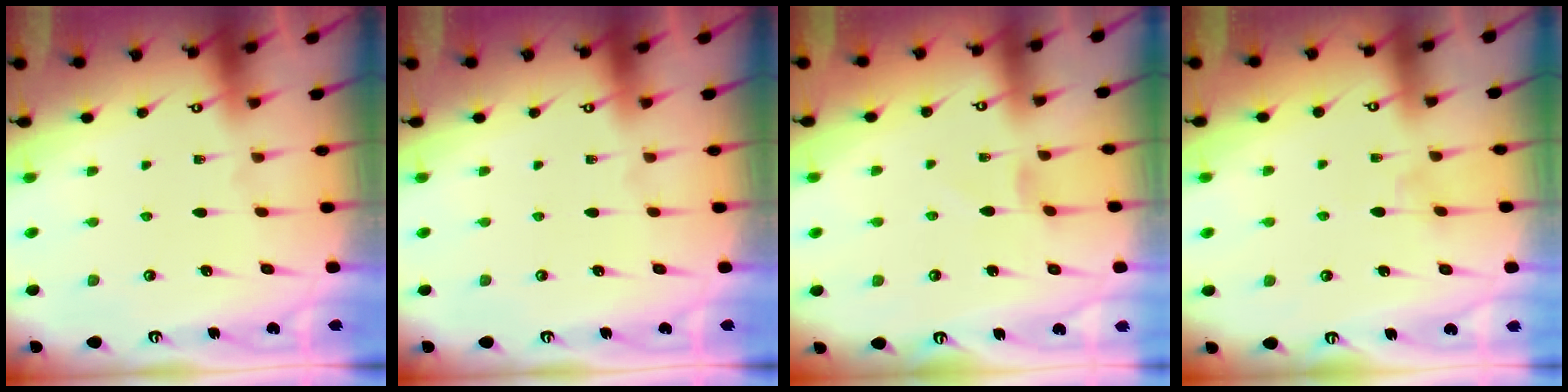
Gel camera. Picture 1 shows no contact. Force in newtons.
{"total": 0.0}
{"total": 1.0, "press": 1.0, "slide": 0.3}
{"total": 2.5, "press": 2.5, "slide": 0.2}